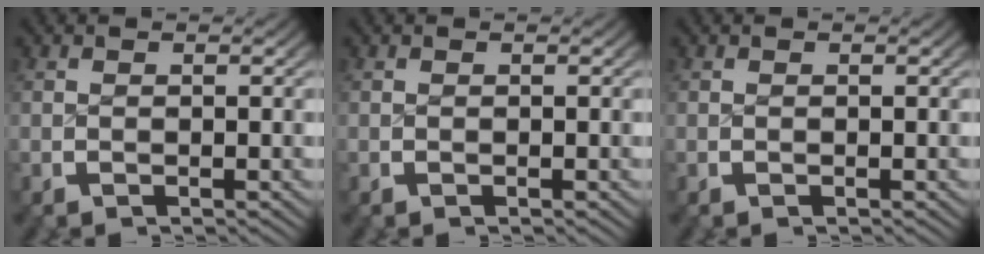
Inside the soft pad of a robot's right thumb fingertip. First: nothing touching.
{"total": 0.0}
{"total": 0.0}